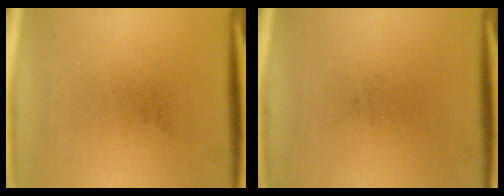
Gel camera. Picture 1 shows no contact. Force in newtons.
{"total": 0.0}